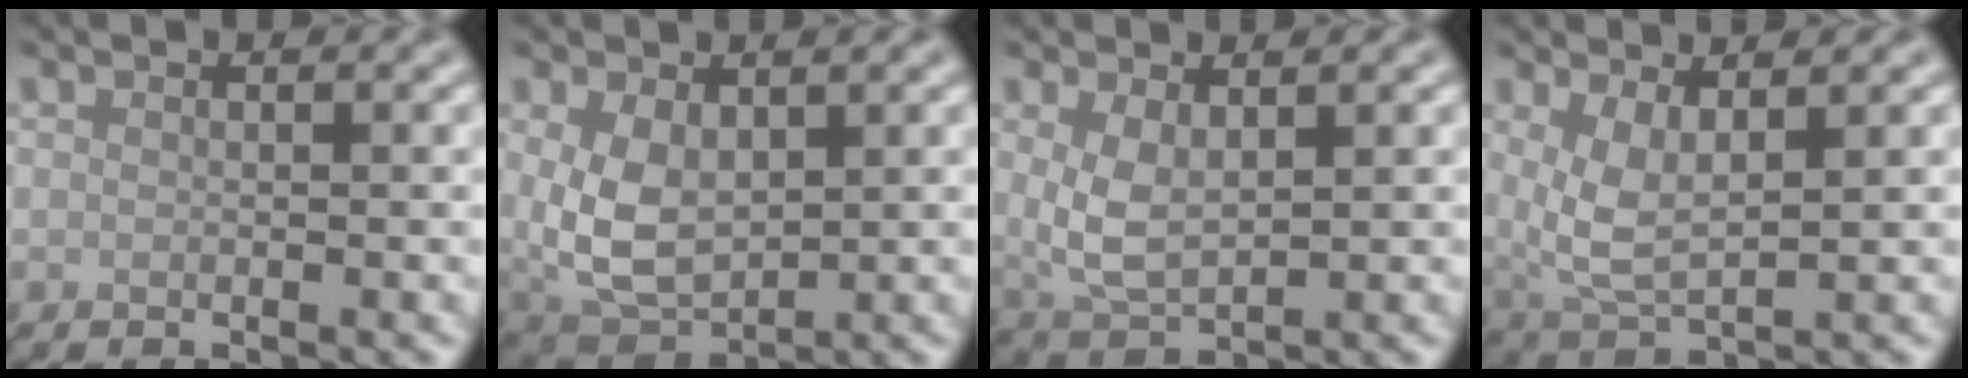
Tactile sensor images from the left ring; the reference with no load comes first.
{"total": 5.4, "force": [0.8, 3.3, 4.2], "torque": [-0.098, -0.007, 0.026]}
{"total": 3.2, "force": [1.0, 1.4, 2.7], "torque": [-0.063, -0.007, 0.024]}
{"total": 3.8, "force": [1.4, 1.3, 3.3], "torque": [-0.070, -0.009, 0.032]}